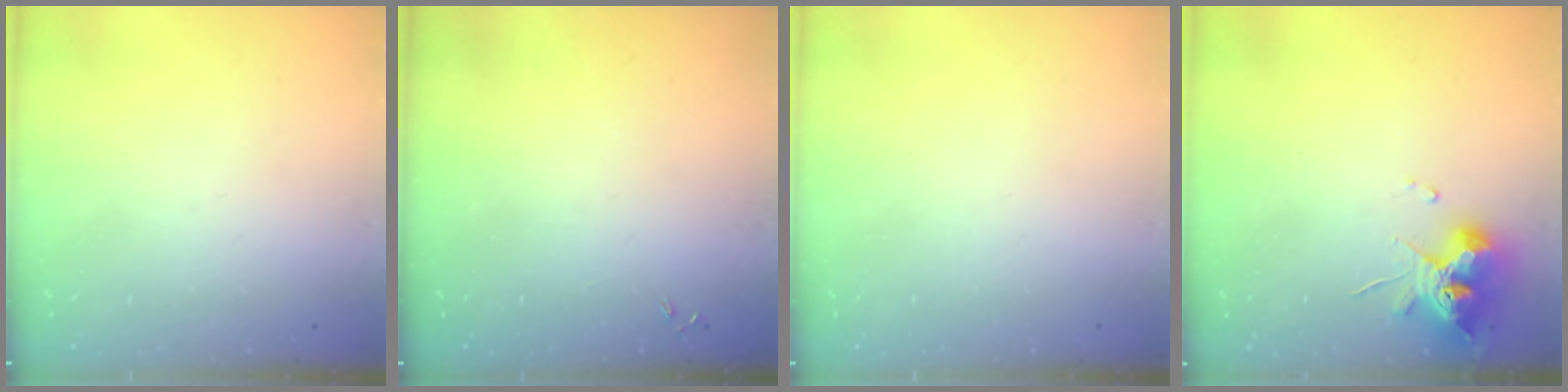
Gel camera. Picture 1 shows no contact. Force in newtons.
{"total": 0.0}
{"total": 0.0}
{"total": 10.8, "press": 10.8, "slide": 1.4}